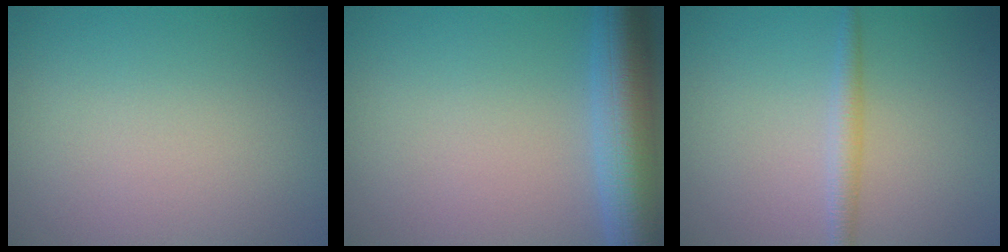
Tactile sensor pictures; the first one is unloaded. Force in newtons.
{"total": 7.3, "press": 7.3, "slide": 0.2}
{"total": 1.8, "press": 1.8, "slide": 0.0}